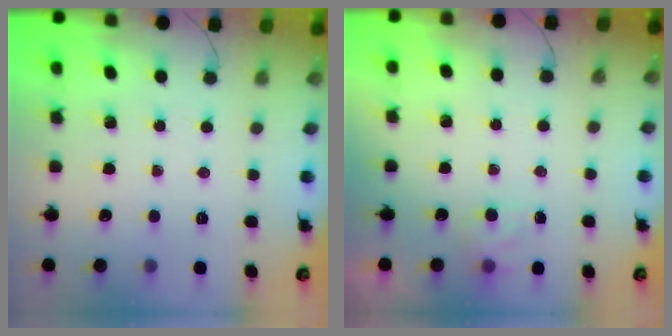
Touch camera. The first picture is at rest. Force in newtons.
{"total": 4.5, "press": 4.3, "slide": 1.4}